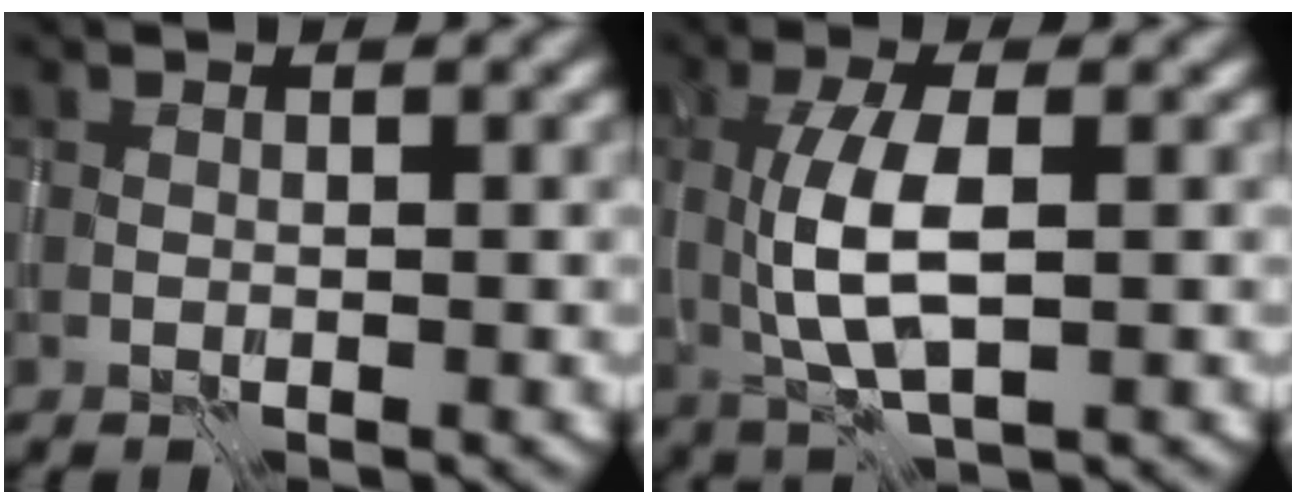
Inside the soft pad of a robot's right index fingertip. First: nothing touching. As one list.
[{"total": 5.7, "force": [0.0, 2.1, 5.3], "torque": [-0.118, -0.002, 0.003]}]